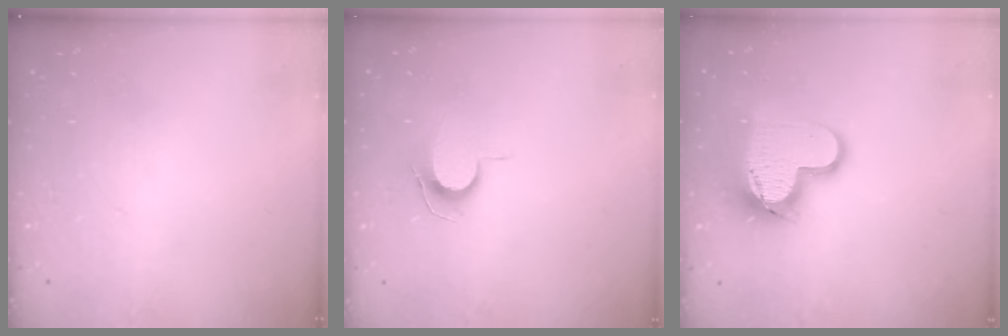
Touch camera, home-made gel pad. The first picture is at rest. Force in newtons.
{"total": 6.9, "press": 6.8, "slide": 0.7}
{"total": 15.0, "press": 15.0, "slide": 1.0}